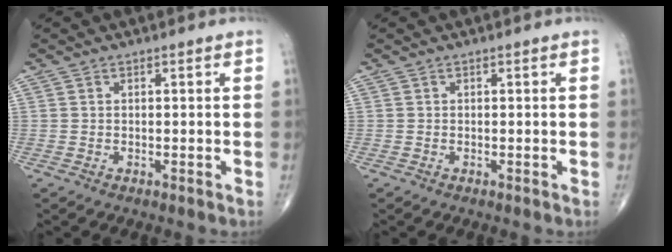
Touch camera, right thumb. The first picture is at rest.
{"total": 0.0}